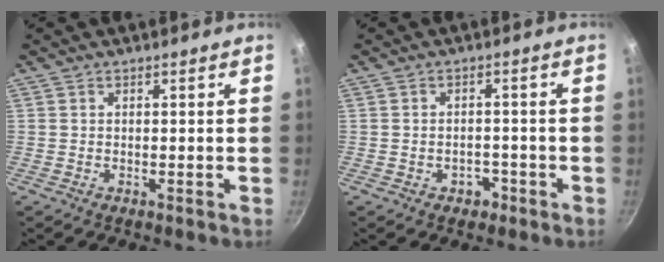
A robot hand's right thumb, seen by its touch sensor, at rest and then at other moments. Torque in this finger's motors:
{"motor_torque": [-0.41, 0.24, -0.16, 0.07, 0.01]}